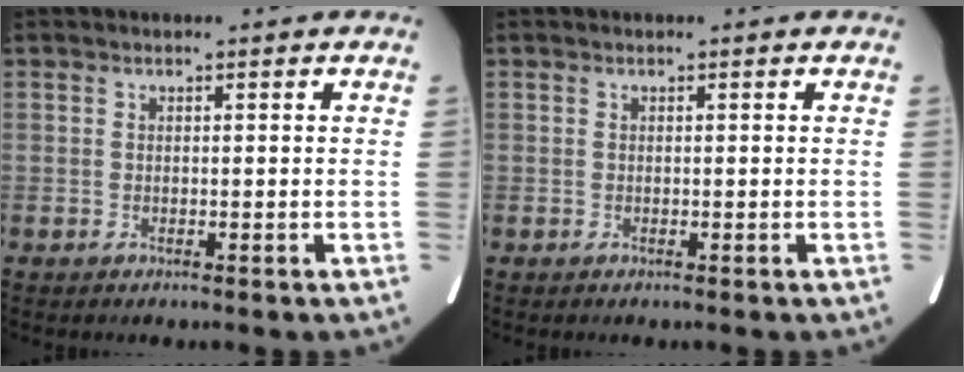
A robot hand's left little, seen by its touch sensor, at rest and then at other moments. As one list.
[{"total": 0.0}]